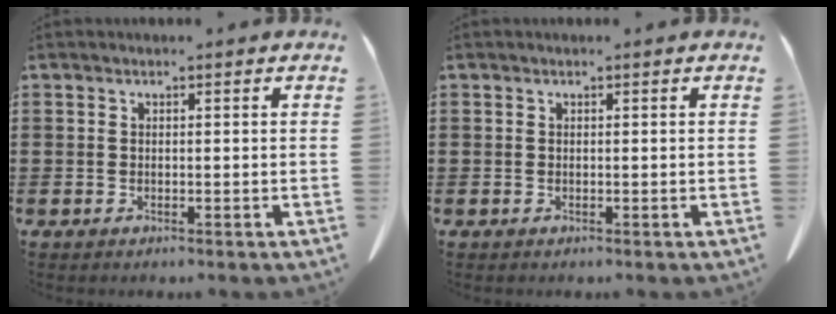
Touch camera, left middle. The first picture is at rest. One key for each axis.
{"total": 0.0}